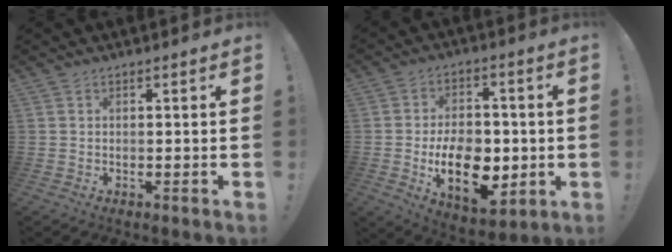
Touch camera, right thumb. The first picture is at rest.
{"total": 16.8, "force": [-3.7, 10.9, 12.2], "torque": [-0.193, 0.007, -0.060]}